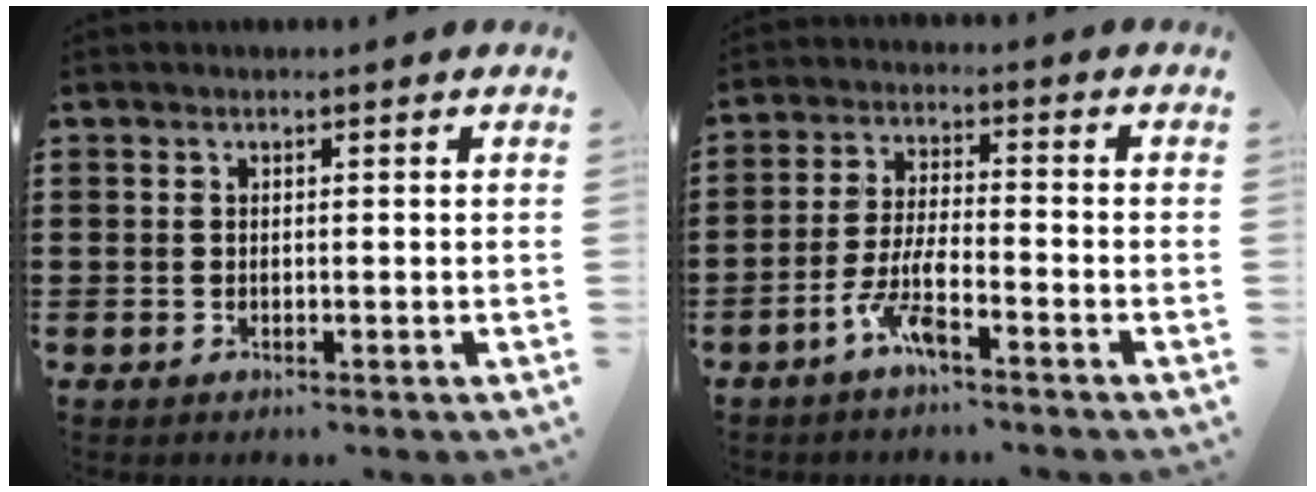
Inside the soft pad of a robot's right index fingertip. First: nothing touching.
{"total": 6.2, "force": [-3.9, 1.0, 4.8], "torque": [-0.113, -0.009, -0.074]}